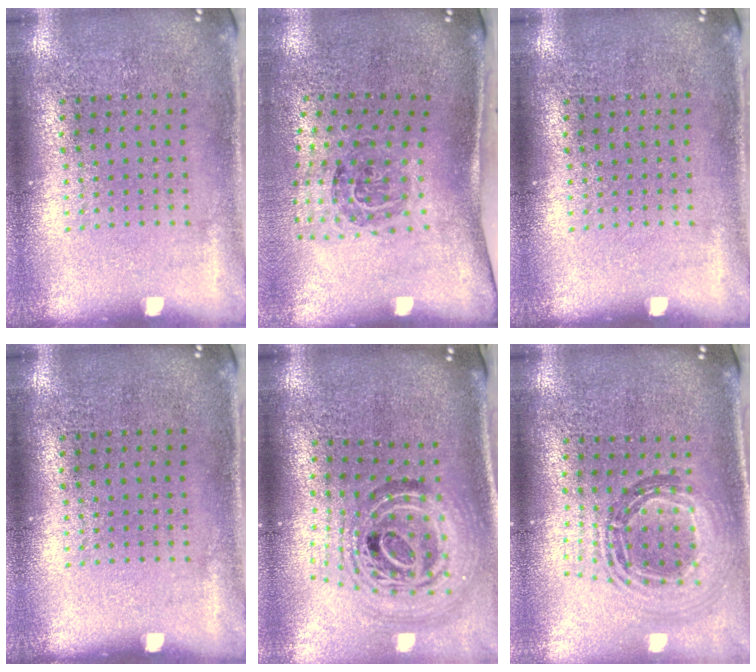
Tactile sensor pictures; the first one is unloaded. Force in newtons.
{"total": 1.8, "press": 1.2, "slide": 1.4}
{"total": 0.0}
{"total": 0.0}
{"total": 2.1, "press": 1.6, "slide": 1.3}
{"total": 1.1, "press": 1.1, "slide": 0.4}